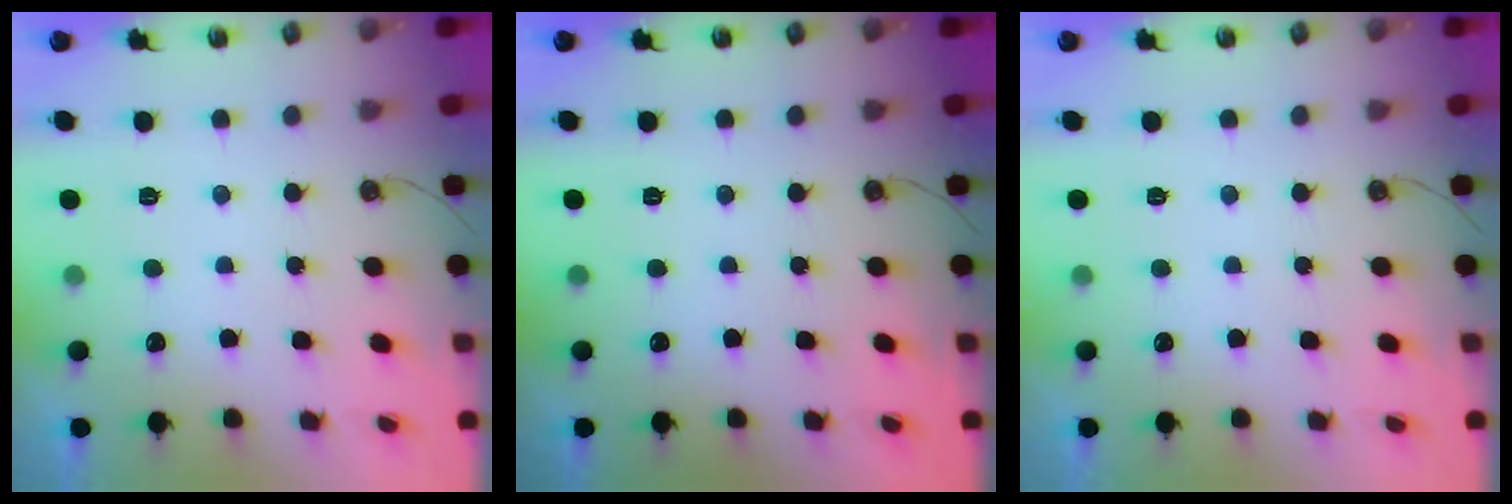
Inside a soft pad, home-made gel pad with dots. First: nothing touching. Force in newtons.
{"total": 0.0}
{"total": 0.0}